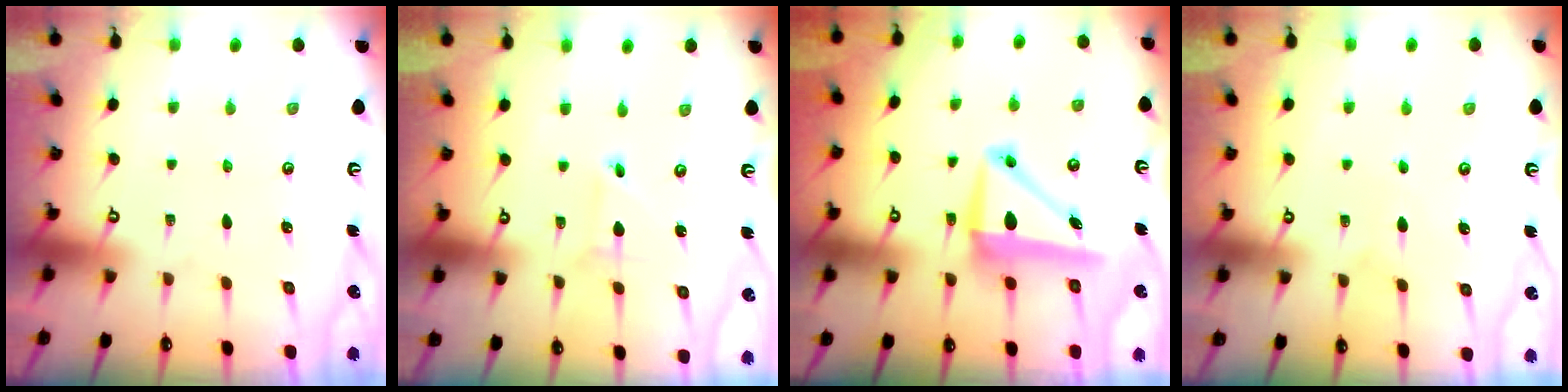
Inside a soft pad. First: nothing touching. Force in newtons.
{"total": 1.0, "press": 1.0, "slide": 0.1}
{"total": 8.5, "press": 8.3, "slide": 1.6}
{"total": 3.9, "press": 3.9, "slide": 0.5}